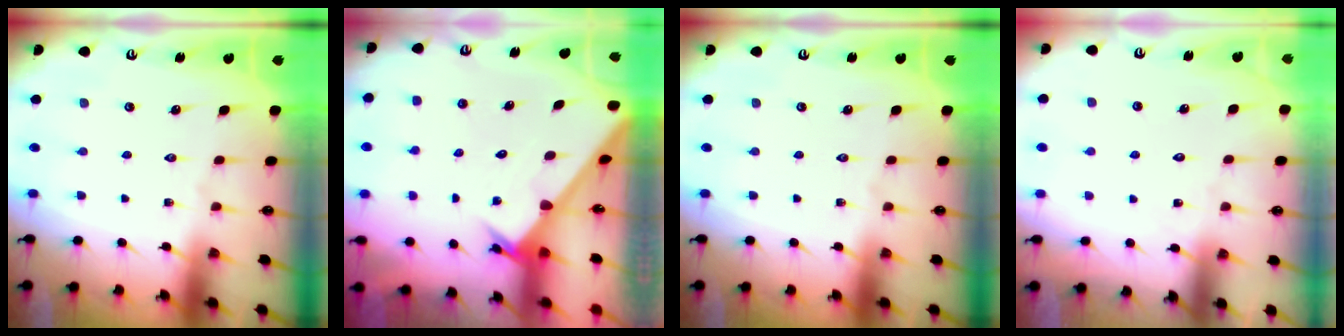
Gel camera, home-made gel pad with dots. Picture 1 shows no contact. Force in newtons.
{"total": 2.4, "press": 2.4, "slide": 0.2}
{"total": 0.0}
{"total": 5.4, "press": 5.4, "slide": 0.5}